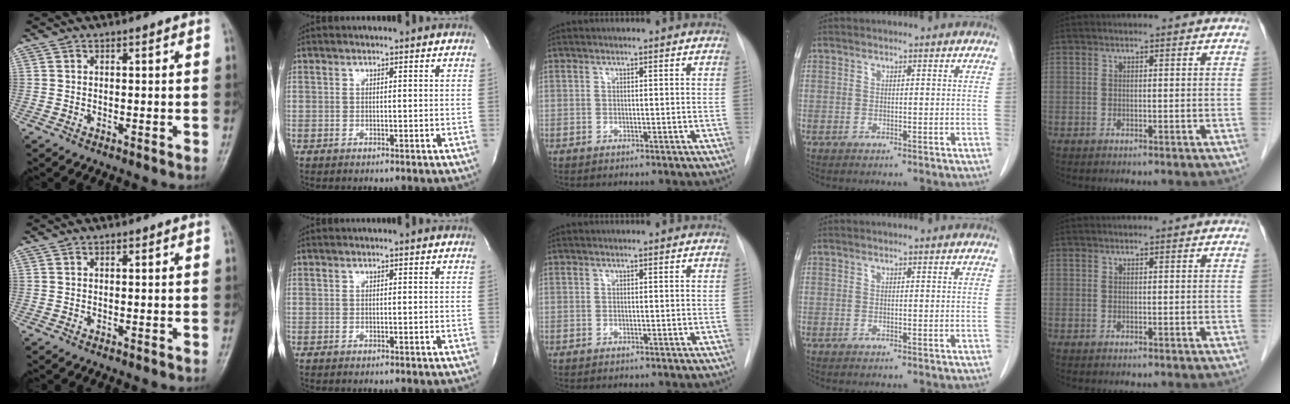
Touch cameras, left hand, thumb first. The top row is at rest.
{}